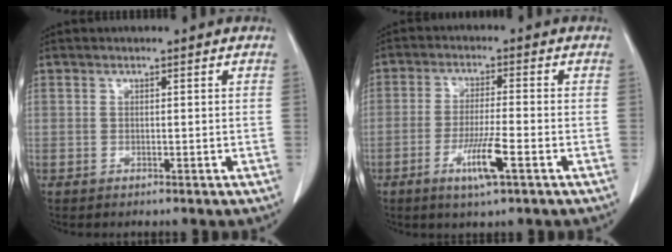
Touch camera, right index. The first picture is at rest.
{"total": 8.1, "force": [-3.3, 0.2, 7.3], "torque": [-0.138, -0.018, -0.060]}